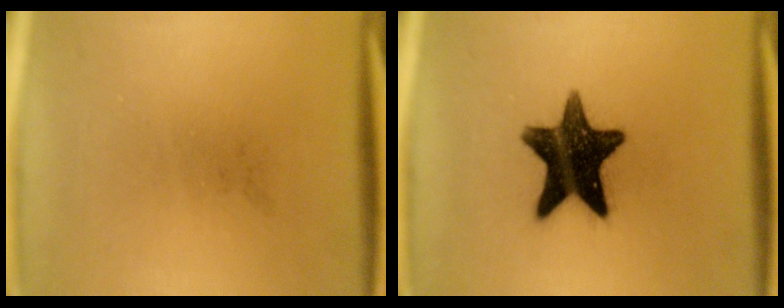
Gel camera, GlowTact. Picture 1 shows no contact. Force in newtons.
{"total": 15.1}